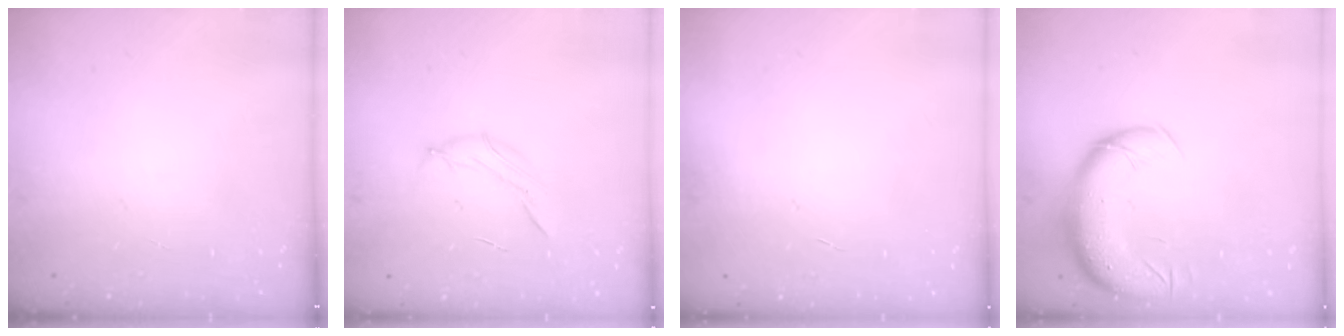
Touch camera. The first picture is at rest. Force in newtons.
{"total": 7.9, "press": 7.8, "slide": 1.2}
{"total": 0.0}
{"total": 13.0, "press": 12.6, "slide": 3.2}